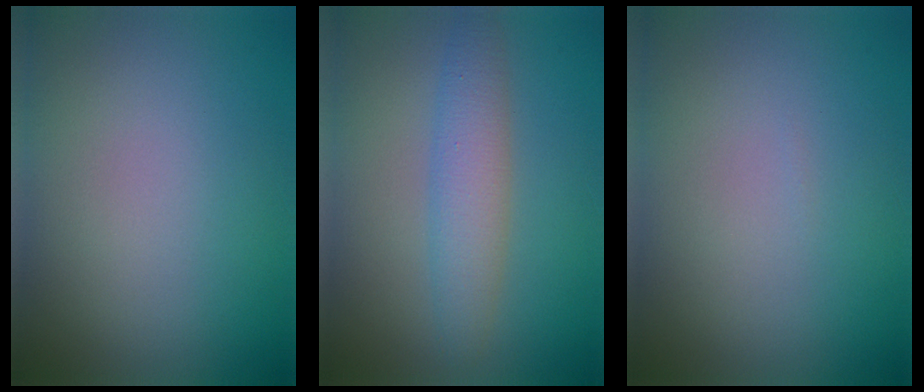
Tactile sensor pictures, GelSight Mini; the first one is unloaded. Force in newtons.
{"total": 3.3, "press": 3.3, "slide": 0.0}
{"total": 0.0}